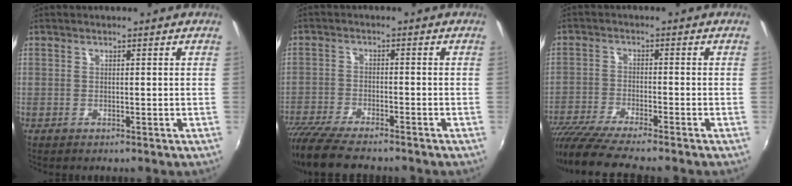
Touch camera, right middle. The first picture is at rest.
{"total": 11.9, "force": [-10.3, 2.2, 5.7], "torque": [-0.135, -0.042, -0.182]}
{"total": 11.9, "force": [-10.2, 0.4, 6.0], "torque": [-0.136, -0.043, -0.183]}